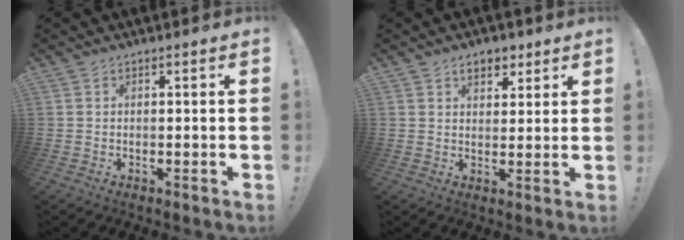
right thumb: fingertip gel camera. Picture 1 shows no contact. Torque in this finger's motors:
{"motor_torque": [0.28, 0.41, 0.05, -0.06, 0.00]}